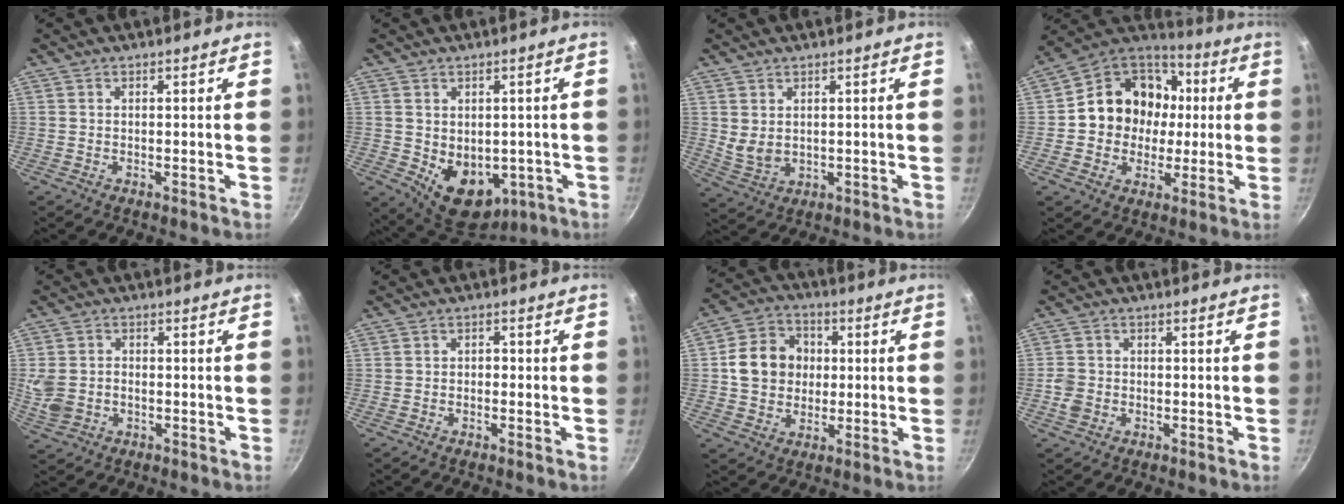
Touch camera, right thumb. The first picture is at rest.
{"total": 12.2, "force": [-3.2, 8.3, 8.3], "torque": [-0.094, -0.006, -0.023]}
{"total": 4.2, "force": [1.1, 3.0, 2.8], "torque": [-0.046, -0.013, 0.034]}
{"total": 17.0, "force": [0.5, 14.4, 9.0], "torque": [-0.094, 0.031, 0.006]}
{"total": 6.4, "force": [-1.0, 5.2, 3.6], "torque": [-0.070, 0.009, -0.011]}
{"total": 1.3, "force": [-0.4, 1.0, 0.7], "torque": [0.000, 0.007, -0.010]}
{"total": 12.0, "force": [0.5, 10.3, 6.1], "torque": [-0.081, 0.017, 0.004]}
{"total": 3.4, "force": [-1.0, 2.9, 1.5], "torque": [-0.024, 0.008, -0.018]}